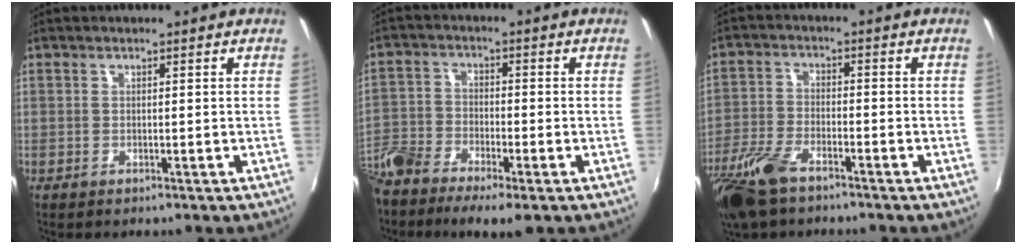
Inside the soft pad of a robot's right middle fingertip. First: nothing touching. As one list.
[{"total": 9.3, "force": [-6.7, 3.4, 5.4], "torque": [-0.132, -0.018, -0.139]}, {"total": 9.9, "force": [-6.9, 3.8, 6.0], "torque": [-0.149, -0.016, -0.140]}]